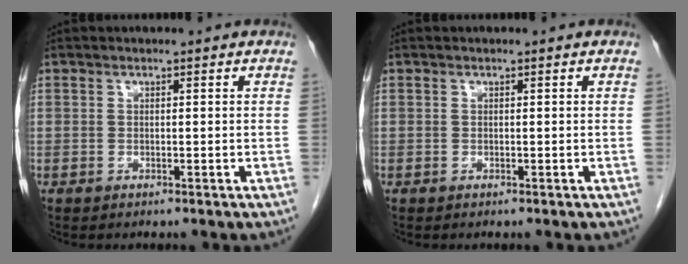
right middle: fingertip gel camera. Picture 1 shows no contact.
{"total": 0.0}